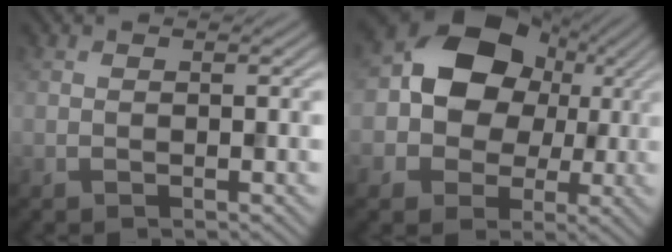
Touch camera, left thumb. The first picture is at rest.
{"total": 10.6, "force": [0.9, 8.9, 5.8], "torque": [-0.098, 0.000, 0.003]}